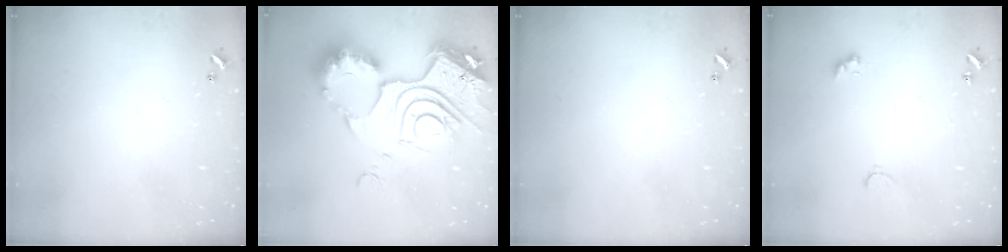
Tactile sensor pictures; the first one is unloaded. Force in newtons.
{"total": 25.1, "press": 24.9, "slide": 2.7}
{"total": 0.0}
{"total": 2.3, "press": 2.2, "slide": 0.6}